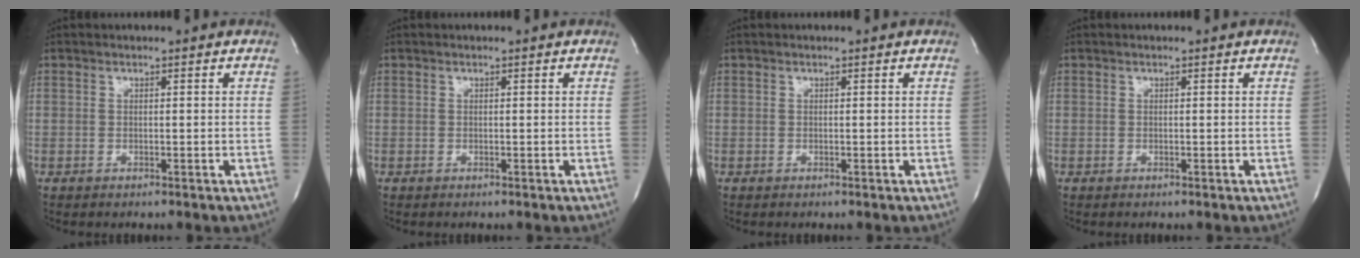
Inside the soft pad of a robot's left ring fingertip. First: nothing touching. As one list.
[{"total": 0.0}, {"total": 0.0}, {"total": 0.0}]